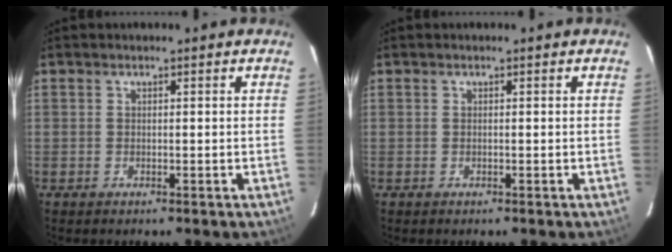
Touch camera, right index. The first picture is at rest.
{"total": 0.0}